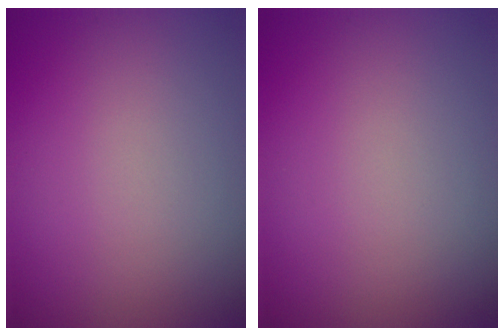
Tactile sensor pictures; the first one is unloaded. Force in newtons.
{"total": 0.0}